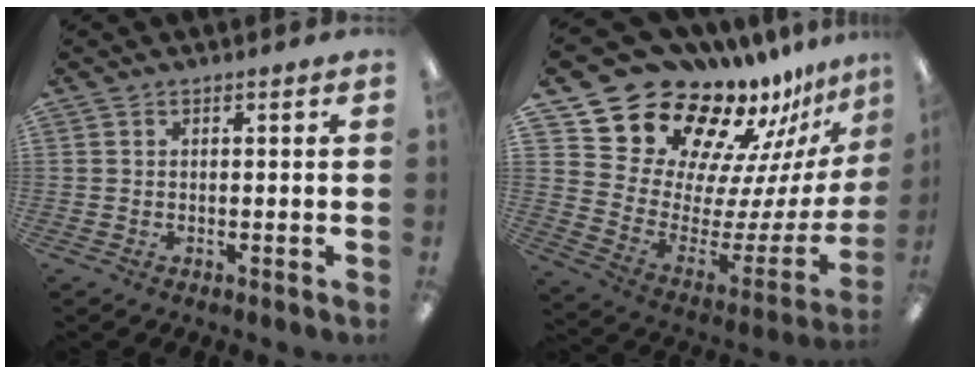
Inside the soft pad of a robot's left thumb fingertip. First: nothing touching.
{"total": 22.0, "force": [18.8, 10.2, 5.3], "torque": [-0.081, -0.158, 0.356]}